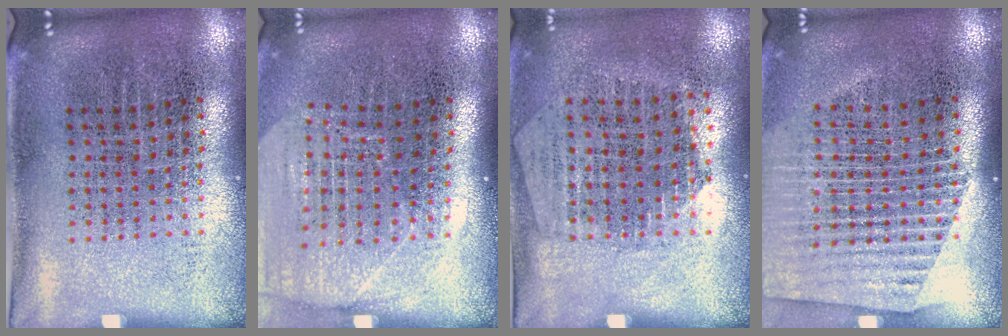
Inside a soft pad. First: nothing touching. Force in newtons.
{"total": 1.8, "press": 1.6, "slide": 0.8}
{"total": 1.3, "press": 1.2, "slide": 0.6}
{"total": 1.6, "press": 1.5, "slide": 0.5}